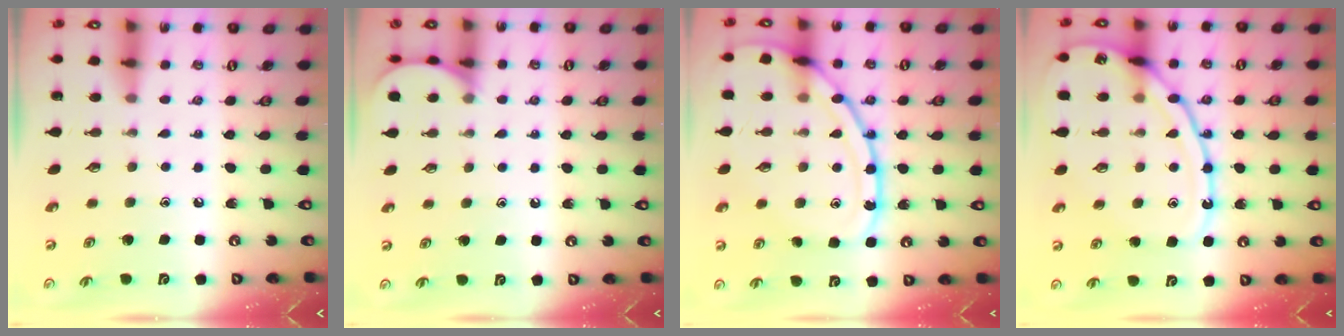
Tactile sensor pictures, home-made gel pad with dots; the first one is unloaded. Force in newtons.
{"total": 4.7, "press": 4.7, "slide": 0.5}
{"total": 16.6, "press": 16.5, "slide": 1.4}
{"total": 16.0, "press": 16.0, "slide": 1.4}